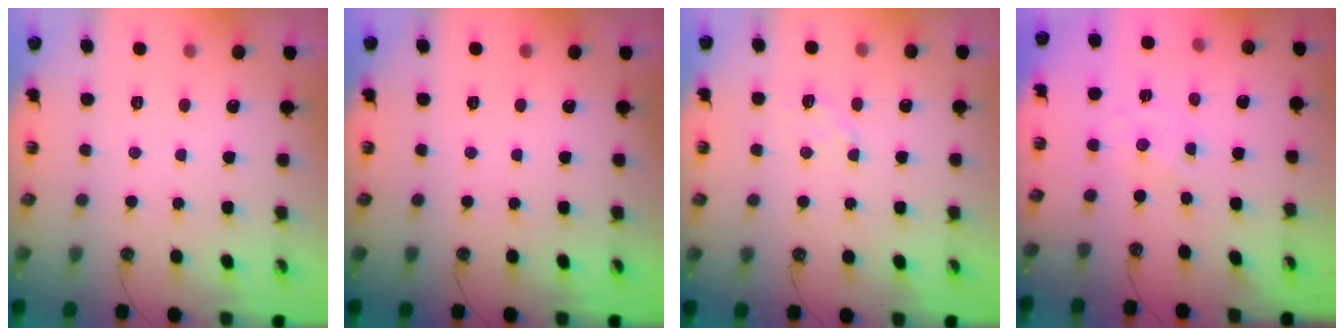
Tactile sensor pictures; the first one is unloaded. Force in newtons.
{"total": 0.0}
{"total": 3.0, "press": 2.9, "slide": 0.5}
{"total": 0.0}